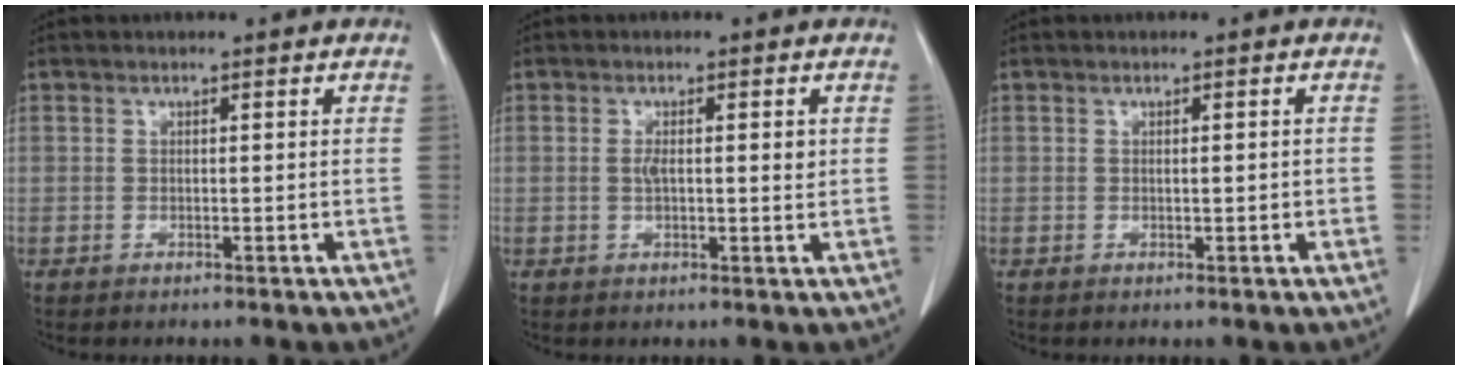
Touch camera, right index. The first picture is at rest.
{"total": 3.3, "force": [0.4, 1.2, 3.0], "torque": [-0.053, 0.003, 0.006]}
{"total": 1.0, "force": [-0.1, 0.2, 1.0], "torque": [-0.014, 0.000, 0.001]}